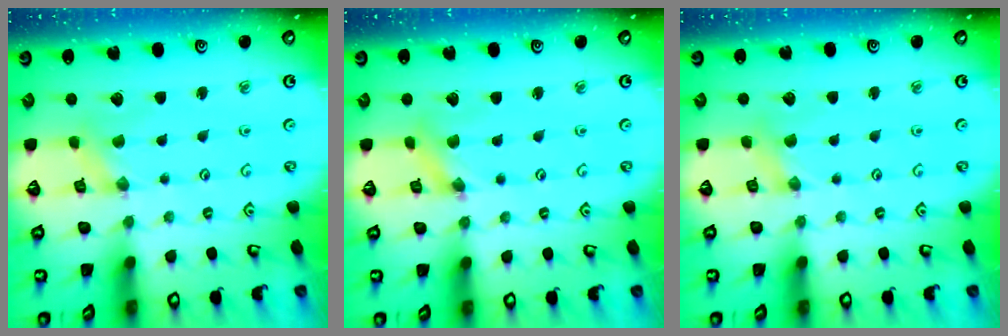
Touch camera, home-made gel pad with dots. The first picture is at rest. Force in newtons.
{"total": 2.0, "press": 2.0, "slide": 0.1}
{"total": 2.9, "press": 2.9, "slide": 0.6}